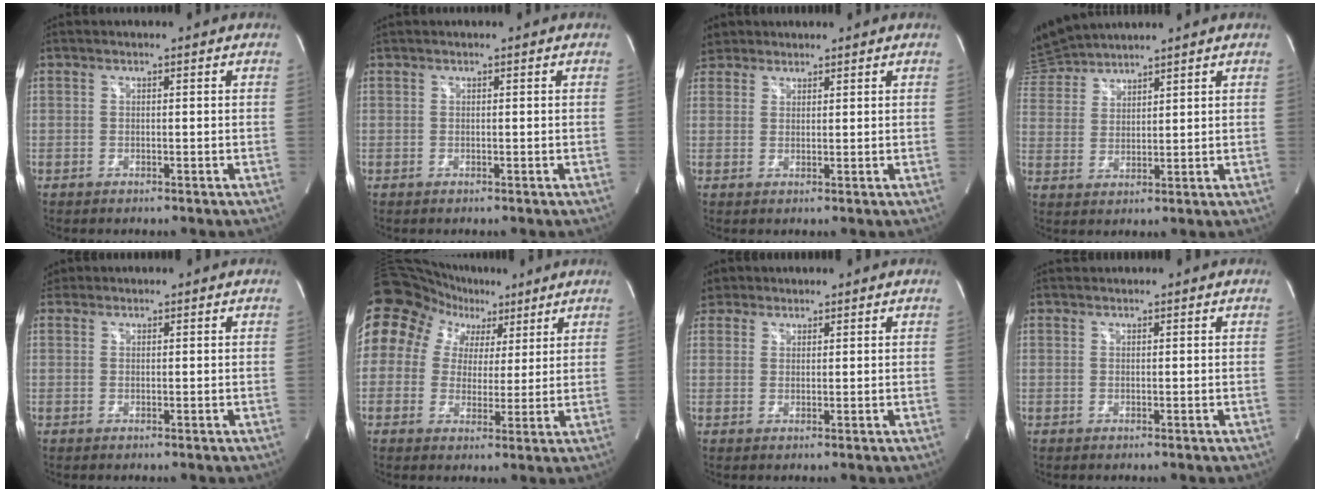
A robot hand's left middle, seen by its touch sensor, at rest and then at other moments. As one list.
[{"total": 0.0}, {"total": 3.7, "force": [3.1, 2.1, -0.2], "torque": [0.002, 0.013, 0.059]}, {"total": 7.9, "force": [7.8, 0.4, 0.9], "torque": [-0.037, 0.021, 0.162]}, {"total": 1.6, "force": [1.1, 1.2, -0.1], "torque": [0.006, 0.015, 0.016]}, {"total": 14.0, "force": [7.3, 11.2, 4.0], "torque": [-0.071, 0.068, 0.121]}, {"total": 3.6, "force": [2.8, 2.3, 0.0], "torque": [-0.003, 0.014, 0.053]}, {"total": 0.9, "force": [0.9, 0.1, 0.0], "torque": [-0.005, 0.020, 0.021]}]